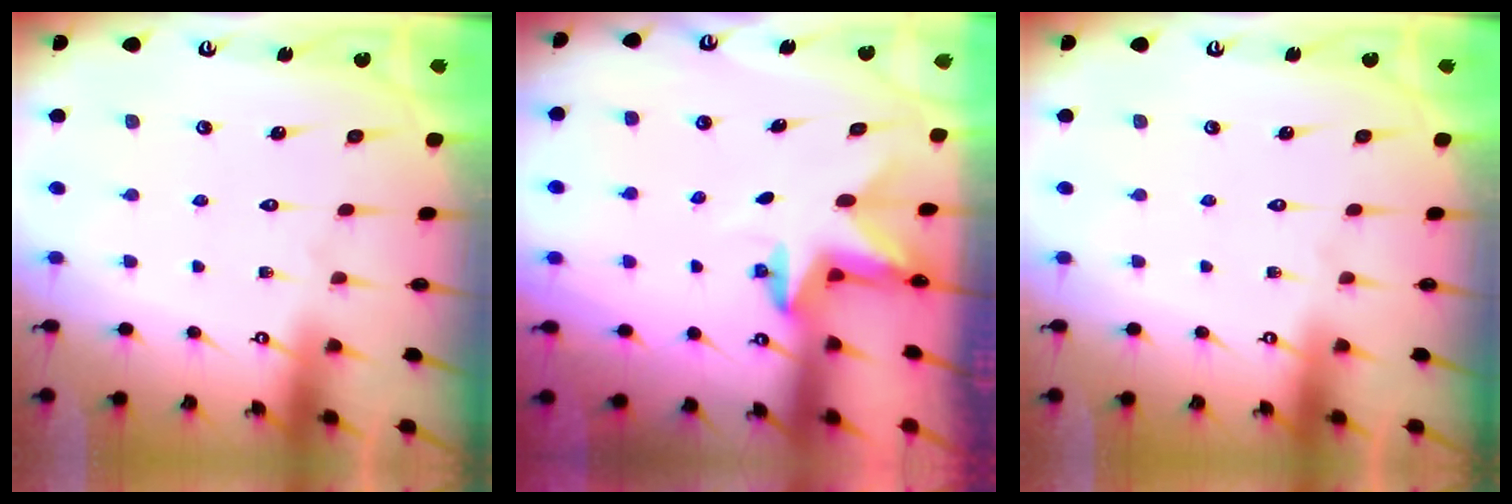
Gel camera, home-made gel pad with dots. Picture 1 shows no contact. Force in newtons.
{"total": 2.6, "press": 2.5, "slide": 0.4}
{"total": 0.0}